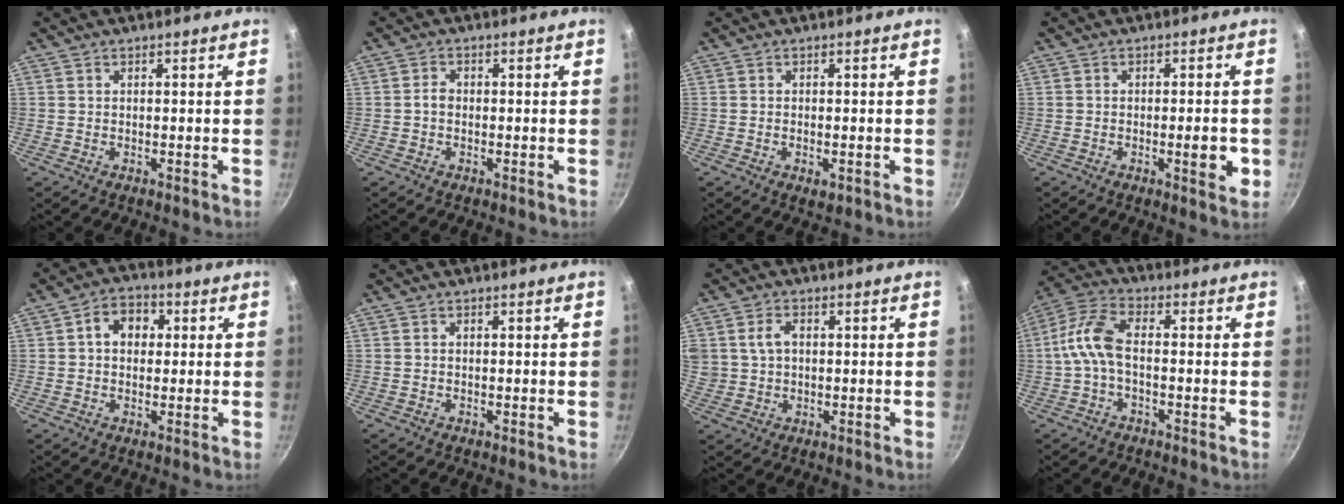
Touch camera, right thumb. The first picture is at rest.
{"total": 1.8, "force": [-0.3, 1.3, 1.2], "torque": [-0.017, 0.011, -0.007]}
{"total": 2.1, "force": [-0.7, 1.0, 1.7], "torque": [-0.030, -0.003, -0.011]}
{"total": 5.2, "force": [-1.3, 1.6, 4.8], "torque": [-0.057, 0.003, -0.018]}
{"total": 6.8, "force": [1.3, 5.3, 4.1], "torque": [-0.035, 0.010, 0.008]}
{"total": 0.0}
{"total": 5.4, "force": [1.0, 4.2, 3.2], "torque": [-0.044, 0.006, 0.020]}
{"total": 8.0, "force": [-1.5, 3.9, 6.8], "torque": [-0.150, 0.033, -0.045]}